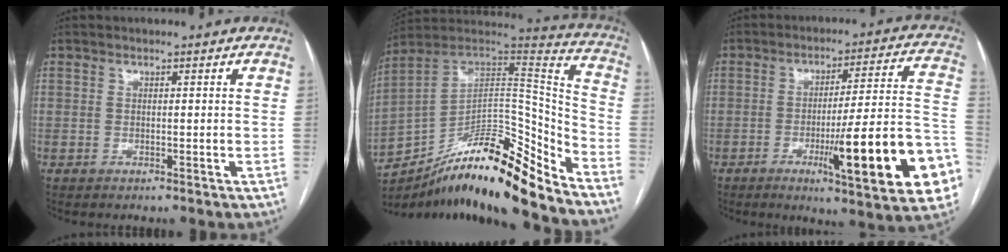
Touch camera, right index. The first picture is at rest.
{"total": 20.6, "force": [-16.1, 2.6, 12.6], "torque": [-0.197, 0.035, -0.278]}
{"total": 20.0, "force": [-7.3, 1.7, 18.6], "torque": [-0.198, 0.002, -0.096]}